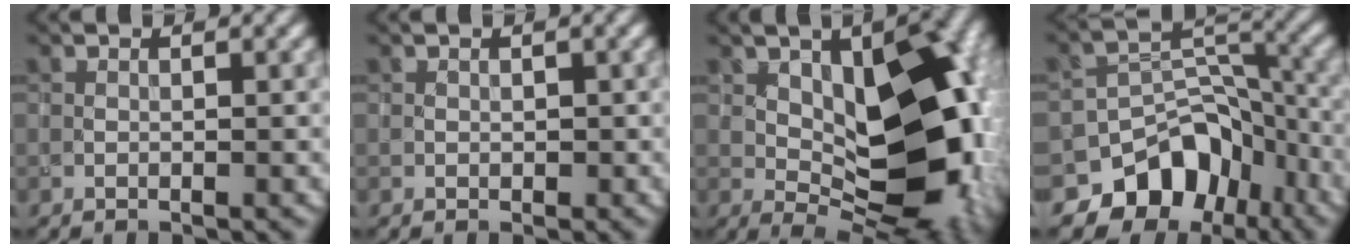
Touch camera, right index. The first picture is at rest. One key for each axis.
{"total": 0.7, "fx": 0.0, "fy": 0.7, "fz": 0.3, "tx": -0.005, "ty": -0.005, "tz": 0.001}
{"total": 14.1, "fx": 1.3, "fy": 7.6, "fz": 11.8, "tx": -0.161, "ty": -0.003, "tz": 0.026}
{"total": 8.7, "fx": -5.6, "fy": 5.9, "fz": 3.2, "tx": -0.025, "ty": 0.000, "tz": -0.089}